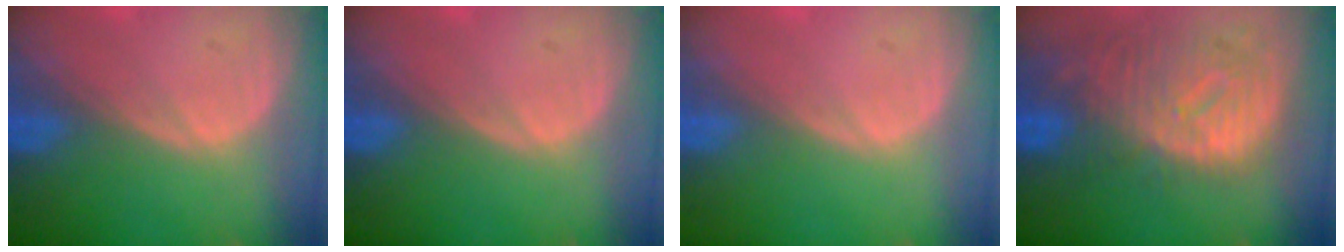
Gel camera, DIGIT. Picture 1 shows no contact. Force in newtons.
{"total": 0.0}
{"total": 0.0}
{"total": 12.2, "press": 10.5, "slide": 6.2}